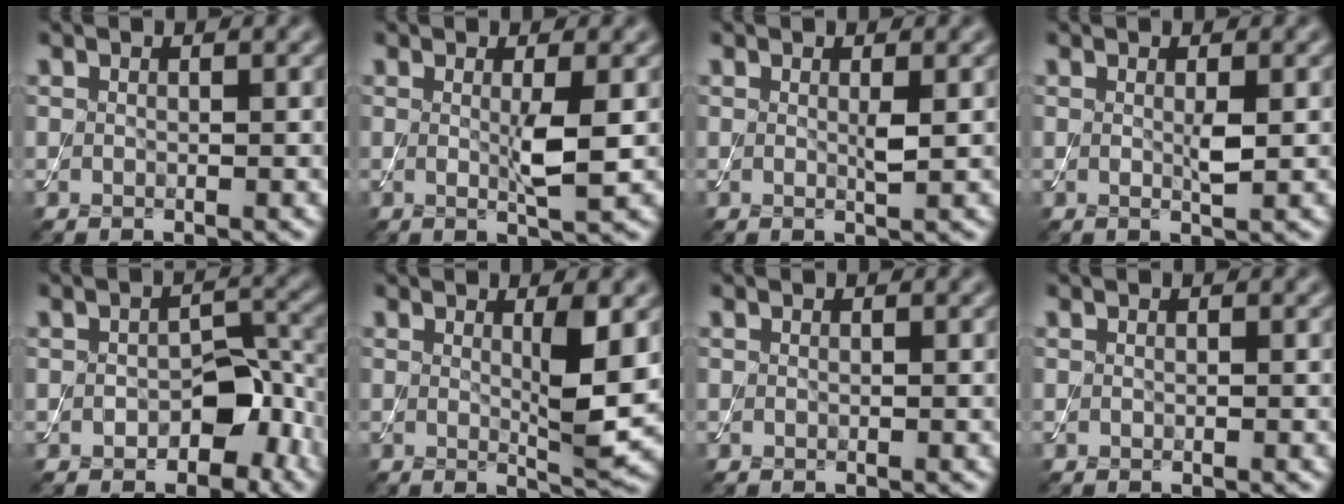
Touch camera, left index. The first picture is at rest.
{"total": 2.7, "force": [0.1, 0.2, 2.7], "torque": [-0.050, -0.007, 0.001]}
{"total": 1.1, "force": [0.2, 0.1, 1.1], "torque": [-0.019, -0.003, 0.002]}
{"total": 1.4, "force": [0.2, 0.2, 1.3], "torque": [-0.025, -0.003, 0.002]}
{"total": 4.7, "force": [-1.7, 2.9, 3.3], "torque": [-0.039, 0.000, -0.026]}
{"total": 3.8, "force": [0.7, 0.6, 3.7], "torque": [-0.055, -0.012, 0.013]}
{"total": 0.0}
{"total": 0.0}